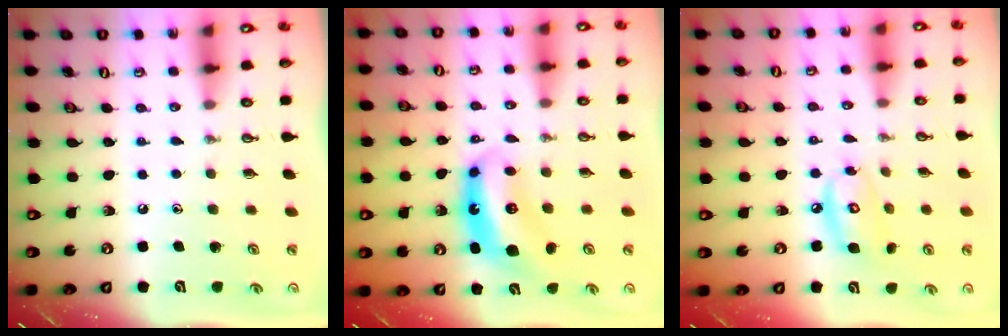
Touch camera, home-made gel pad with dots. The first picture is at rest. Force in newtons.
{"total": 7.9, "press": 7.9, "slide": 0.8}
{"total": 9.4, "press": 9.4, "slide": 0.8}